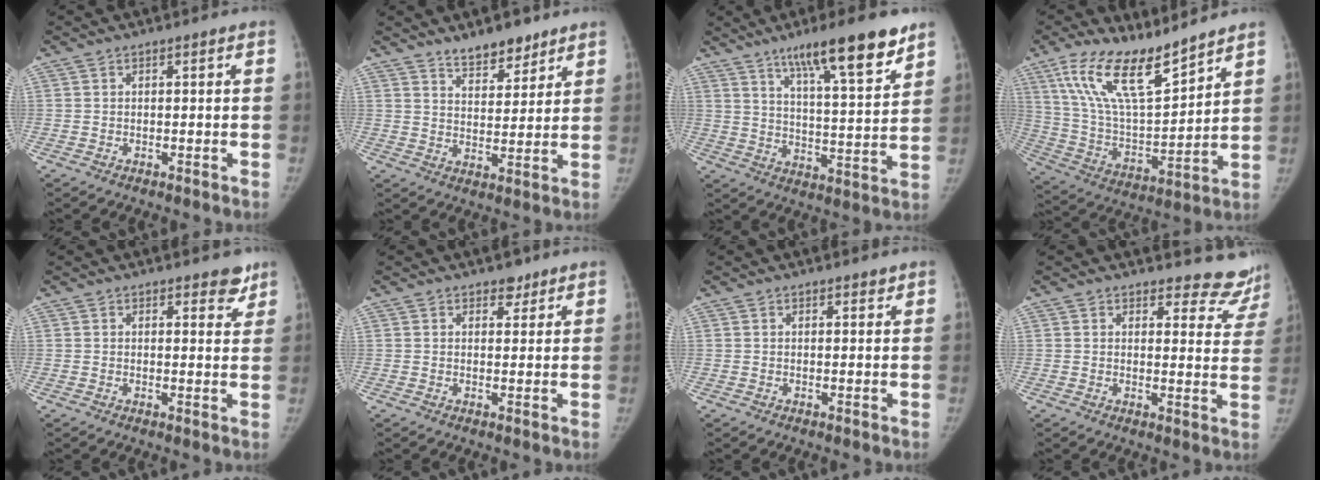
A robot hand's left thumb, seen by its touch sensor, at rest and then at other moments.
{"total": 7.6, "force": [6.0, 3.1, 3.4], "torque": [-0.025, -0.045, 0.098]}
{"total": 16.6, "force": [10.9, 3.0, 12.2], "torque": [-0.167, -0.056, 0.174]}
{"total": 17.1, "force": [12.4, 5.0, 10.8], "torque": [-0.175, -0.063, 0.243]}
{"total": 3.5, "force": [2.7, 1.6, 1.5], "torque": [0.010, -0.015, 0.030]}
{"total": 2.4, "force": [1.8, 1.4, 0.7], "torque": [0.006, -0.010, 0.022]}
{"total": 1.0, "force": [0.8, 0.4, 0.3], "torque": [-0.003, -0.006, 0.012]}
{"total": 10.0, "force": [9.6, 2.9, 0.0], "torque": [0.048, -0.086, 0.082]}